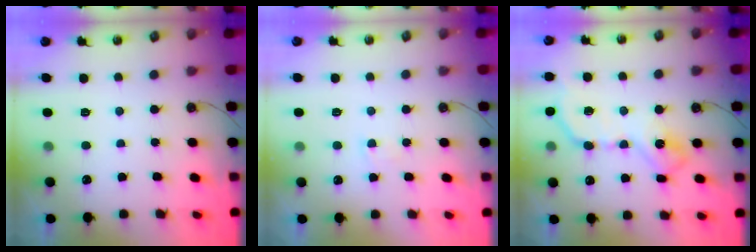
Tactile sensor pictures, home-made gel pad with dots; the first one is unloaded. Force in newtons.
{"total": 3.0, "press": 3.0, "slide": 0.4}
{"total": 13.1, "press": 13.1, "slide": 0.6}